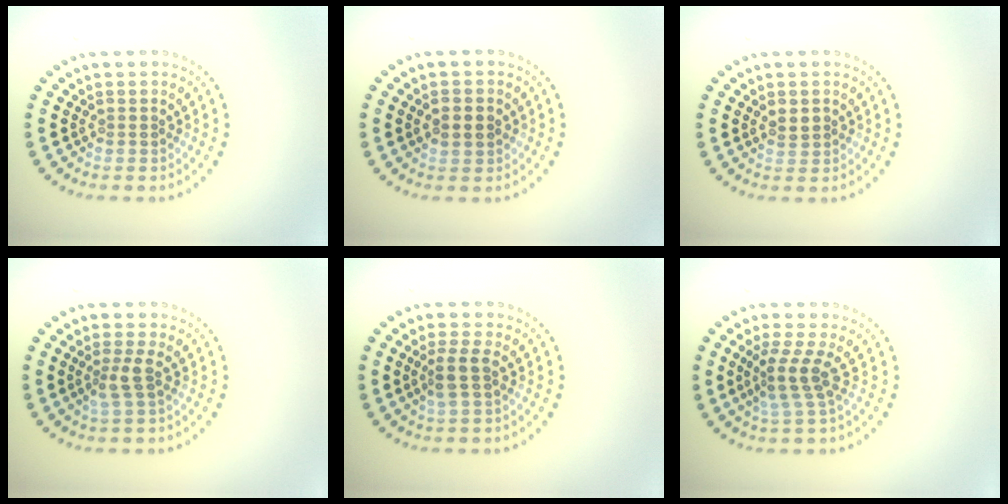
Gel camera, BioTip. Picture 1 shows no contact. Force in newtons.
{"total": 1.9, "press": 1.8, "slide": 0.2}
{"total": 1.3, "press": 1.3, "slide": 0.0}
{"total": 1.9, "press": 1.4, "slide": 1.2}
{"total": 2.1, "press": 1.7, "slide": 1.2}
{"total": 2.9, "press": 2.1, "slide": 2.0}